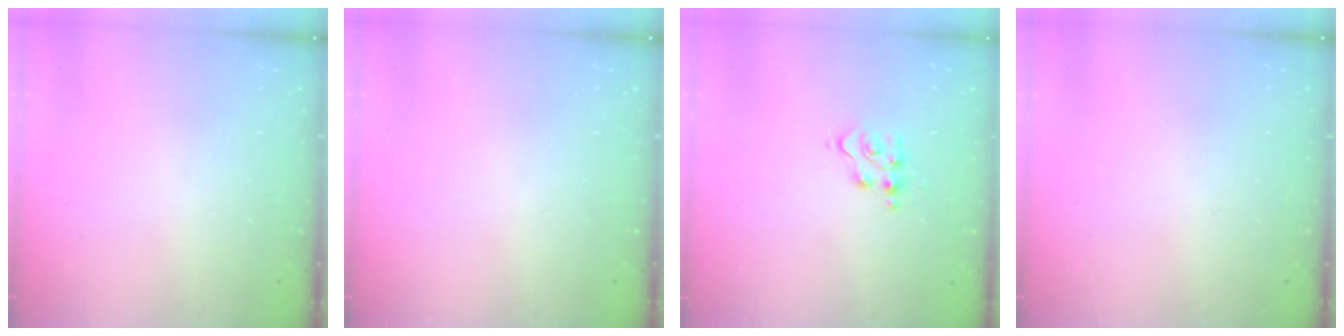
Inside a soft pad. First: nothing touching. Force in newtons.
{"total": 0.0}
{"total": 5.4, "press": 5.4, "slide": 0.6}
{"total": 0.0}